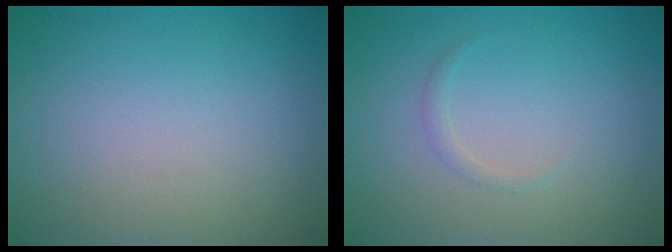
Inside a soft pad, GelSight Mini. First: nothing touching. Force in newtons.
{"total": 0.6, "press": 0.6, "slide": 0.0}